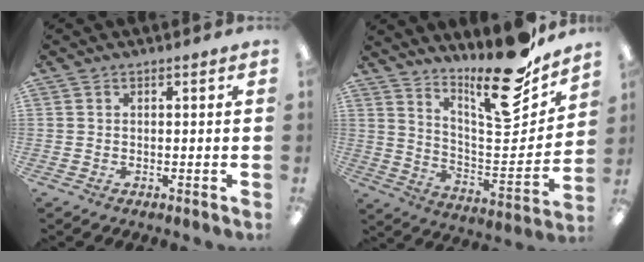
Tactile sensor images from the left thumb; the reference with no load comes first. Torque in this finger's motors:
{"motor_torque": [0.37, 0.05, -0.03, -0.47, 0.08]}